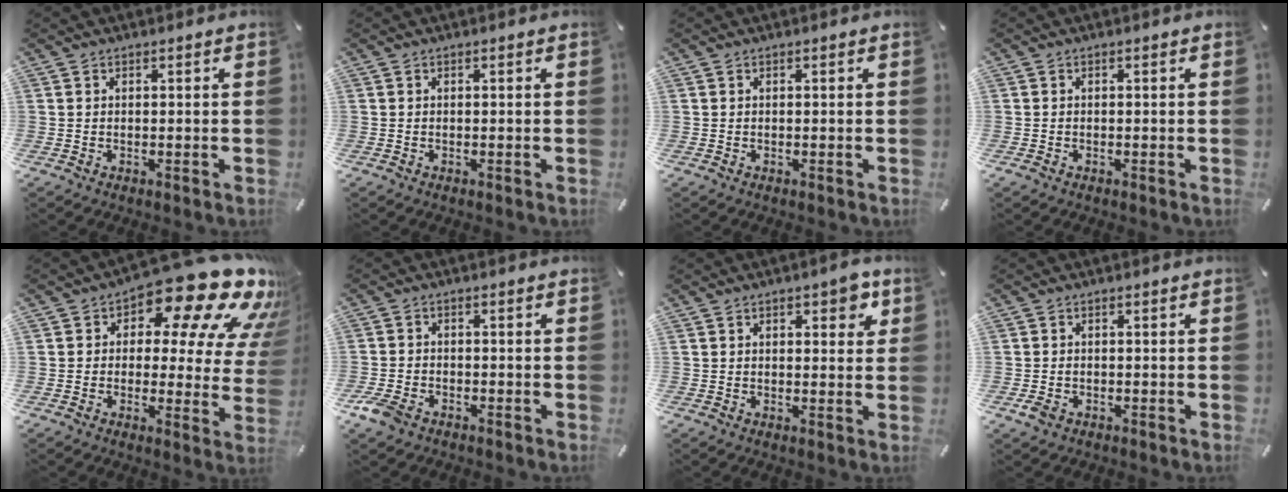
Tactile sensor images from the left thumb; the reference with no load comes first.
{"total": 0.0}
{"total": 0.0}
{"total": 0.5, "force": [-0.4, 0.4, 0.1], "torque": [-0.001, 0.000, -0.008]}
{"total": 19.0, "force": [11.6, 8.1, 12.7], "torque": [-0.174, -0.086, 0.188]}
{"total": 4.2, "force": [-2.8, 2.6, 1.8], "torque": [-0.054, 0.007, -0.058]}
{"total": 4.8, "force": [2.0, 2.4, 3.6], "torque": [-0.043, -0.003, 0.027]}
{"total": 1.7, "force": [-0.7, 1.4, 0.7], "torque": [-0.011, 0.003, -0.012]}